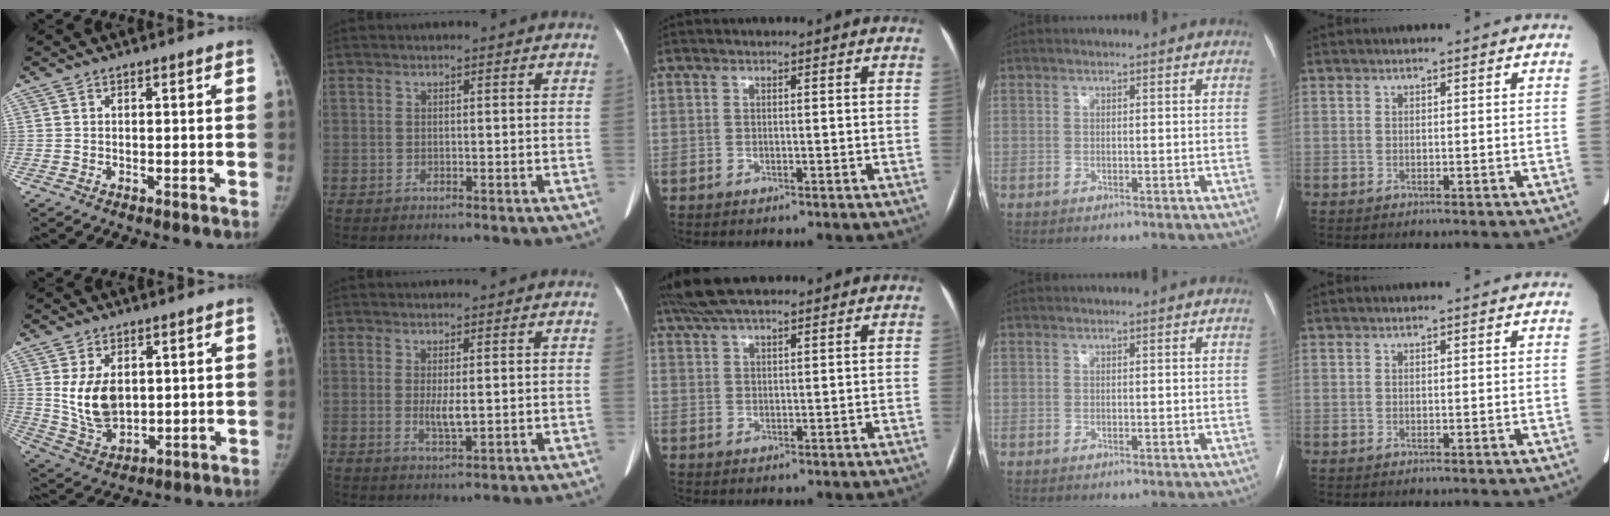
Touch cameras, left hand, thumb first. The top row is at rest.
{"thumb": {"total": 10.2, "force": [2.1, 6.6, 7.5], "torque": [-0.116, -0.020, 0.059]}, "index": {"total": 2.9, "force": [0.1, 0.5, 2.8], "torque": [-0.056, -0.007, 0.006]}, "middle": {"total": 9.4, "force": [7.8, 1.9, 4.9], "torque": [-0.085, 0.042, 0.136]}}